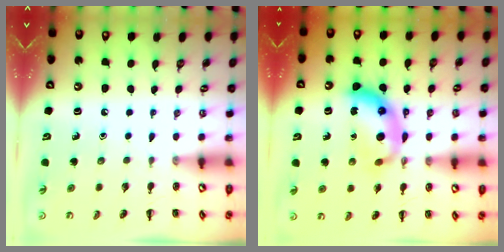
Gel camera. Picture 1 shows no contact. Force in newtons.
{"total": 13.4, "press": 13.4, "slide": 0.3}